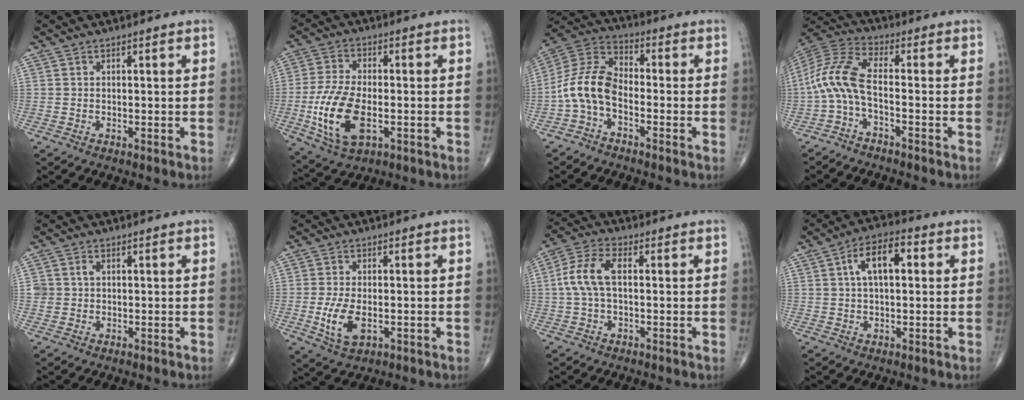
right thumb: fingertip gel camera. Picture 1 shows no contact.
{"total": 13.4, "force": [-3.1, 6.9, 11.1], "torque": [-0.231, 0.003, -0.051]}
{"total": 9.6, "force": [-3.2, 5.5, 7.2], "torque": [-0.142, 0.045, -0.077]}
{"total": 9.4, "force": [-2.5, 3.0, 8.5], "torque": [-0.197, 0.041, -0.059]}
{"total": 1.9, "force": [0.3, 1.7, 0.9], "torque": [-0.008, 0.001, 0.007]}
{"total": 6.8, "force": [-1.5, 3.6, 5.5], "torque": [-0.113, -0.006, -0.020]}
{"total": 7.8, "force": [0.4, 3.9, 6.7], "torque": [-0.152, 0.025, 0.005]}
{"total": 8.6, "force": [1.9, 4.2, 7.3], "torque": [-0.118, 0.019, 0.025]}